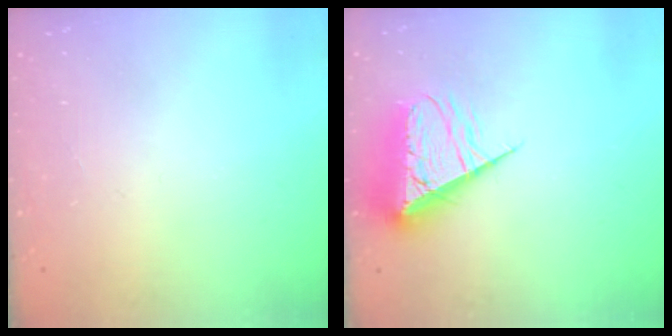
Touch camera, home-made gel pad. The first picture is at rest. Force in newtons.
{"total": 9.9, "press": 9.8, "slide": 0.7}